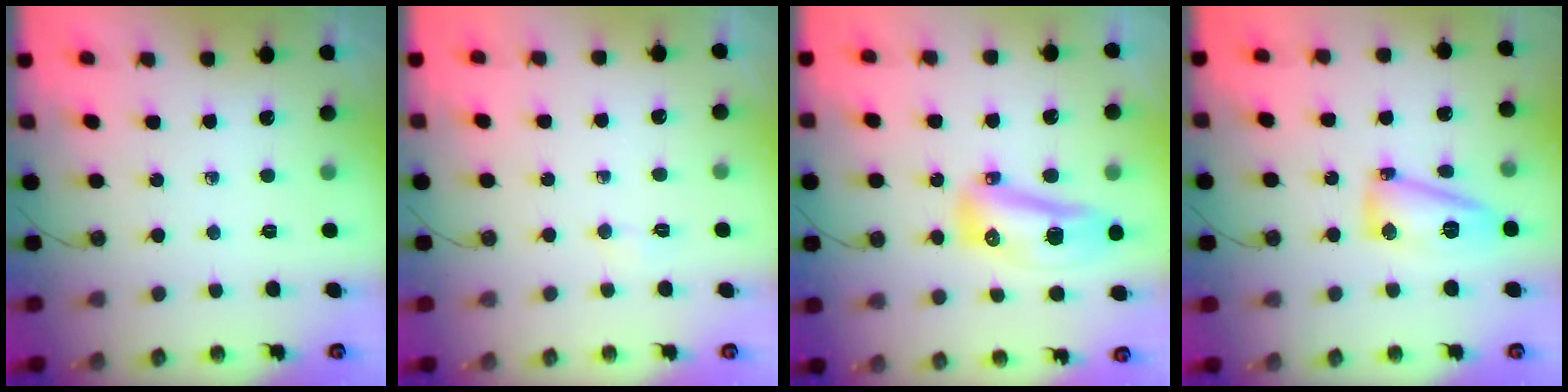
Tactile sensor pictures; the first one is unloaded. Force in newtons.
{"total": 2.6, "press": 2.5, "slide": 0.5}
{"total": 27.4, "press": 16.3, "slide": 22.0}
{"total": 11.4, "press": 11.1, "slide": 2.3}